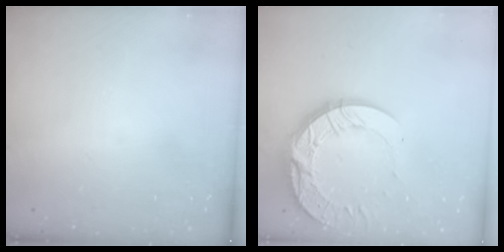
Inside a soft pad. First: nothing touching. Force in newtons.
{"total": 17.3, "press": 17.2, "slide": 1.5}